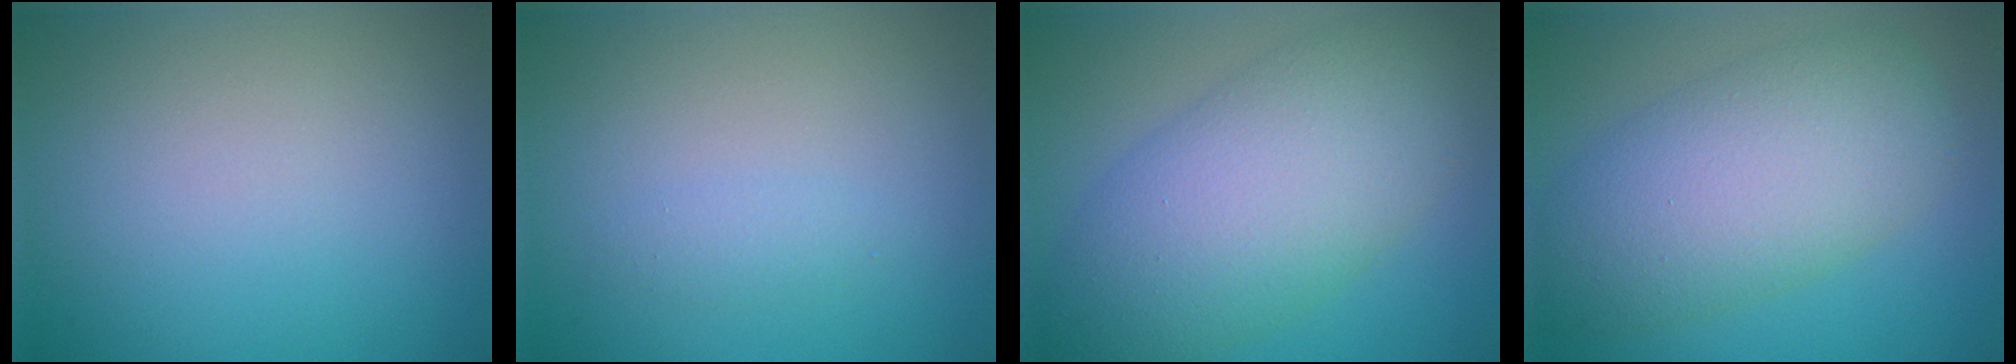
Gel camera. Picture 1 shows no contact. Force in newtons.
{"total": 0.9, "press": 0.9, "slide": 0.0}
{"total": 9.5, "press": 9.5, "slide": 0.4}
{"total": 8.2, "press": 8.2, "slide": 0.3}